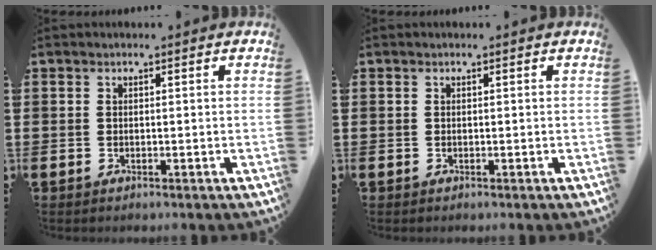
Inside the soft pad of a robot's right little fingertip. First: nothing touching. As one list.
[{"total": 0.0}]